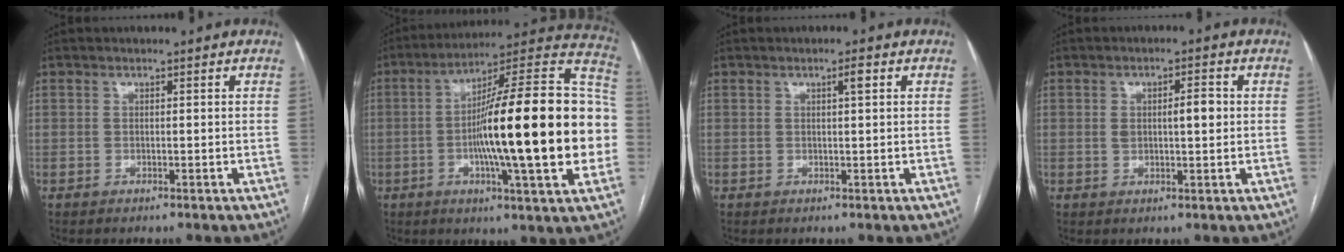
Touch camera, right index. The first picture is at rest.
{"total": 27.5, "force": [-2.6, 2.4, 27.3], "torque": [-0.342, 0.024, -0.051]}
{"total": 1.4, "force": [0.5, -0.1, 1.3], "torque": [-0.022, 0.001, 0.008]}
{"total": 4.1, "force": [0.4, 1.0, 3.9], "torque": [-0.070, 0.011, 0.009]}